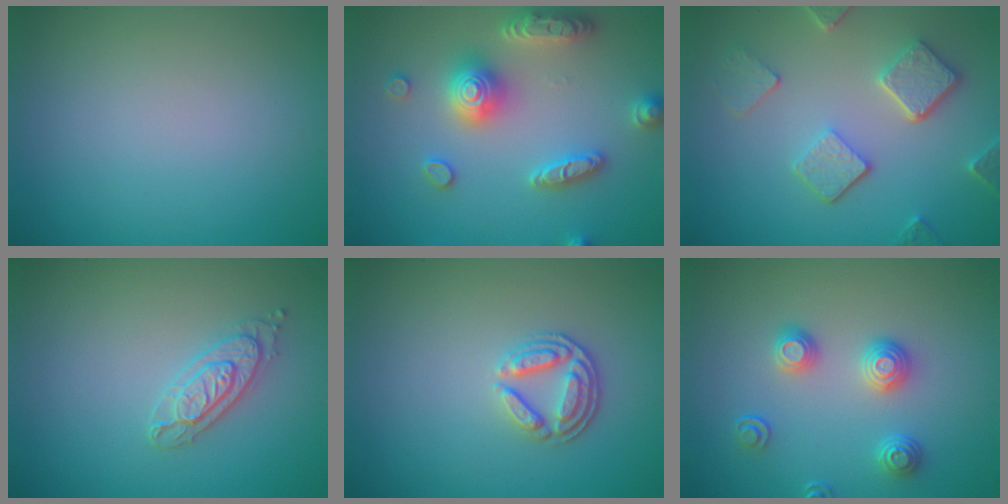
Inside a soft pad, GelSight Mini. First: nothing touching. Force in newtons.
{"total": 5.3, "press": 5.3, "slide": 0.8}
{"total": 4.9, "press": 3.8, "slide": 3.1}
{"total": 2.5, "press": 2.4, "slide": 0.2}
{"total": 2.9, "press": 2.5, "slide": 1.6}
{"total": 3.0, "press": 2.6, "slide": 1.3}